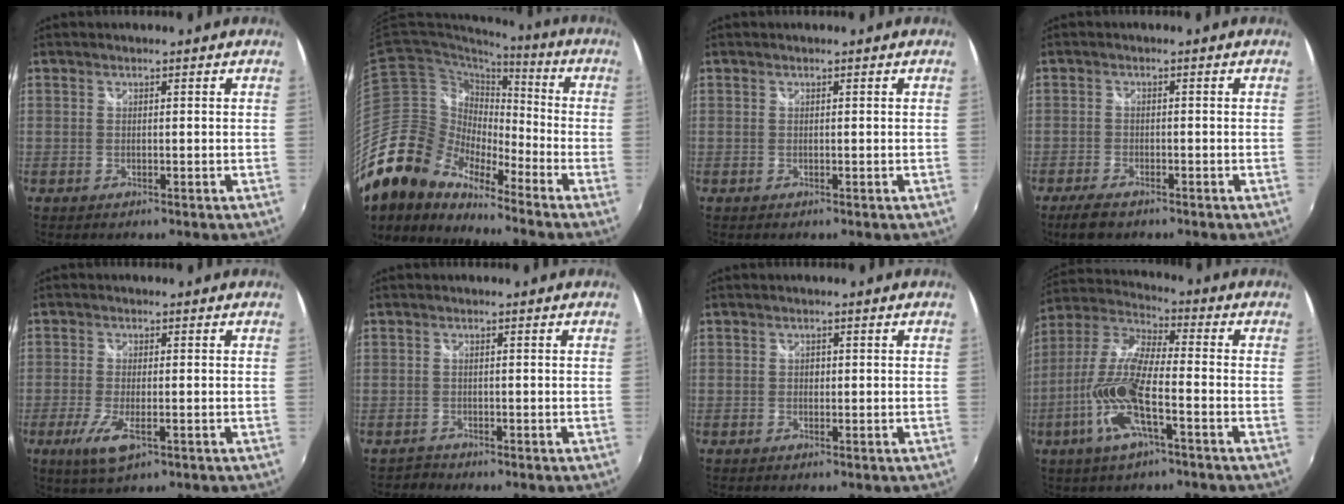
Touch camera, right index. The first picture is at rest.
{"total": 16.2, "force": [-13.2, 7.5, 5.5], "torque": [-0.108, 0.013, -0.263]}
{"total": 0.0}
{"total": 4.5, "force": [-3.4, 1.6, 2.5], "torque": [-0.064, -0.009, -0.062]}
{"total": 6.3, "force": [-2.8, 1.8, 5.4], "torque": [-0.116, -0.018, -0.047]}
{"total": 1.5, "force": [-1.1, 0.8, -0.5], "torque": [0.005, 0.007, -0.020]}
{"total": 0.7, "force": [-0.1, 0.7, 0.2], "torque": [-0.002, 0.000, -0.002]}
{"total": 14.6, "force": [-5.6, 3.3, 13.1], "torque": [-0.279, -0.010, -0.114]}